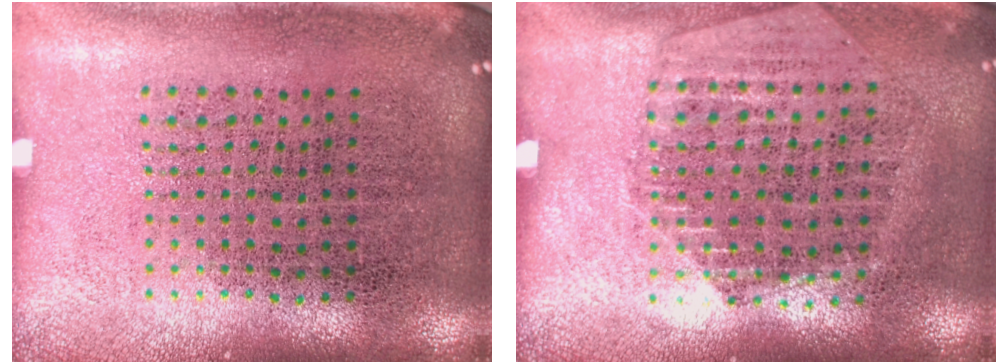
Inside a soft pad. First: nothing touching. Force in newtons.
{"total": 1.4, "press": 1.3, "slide": 0.4}